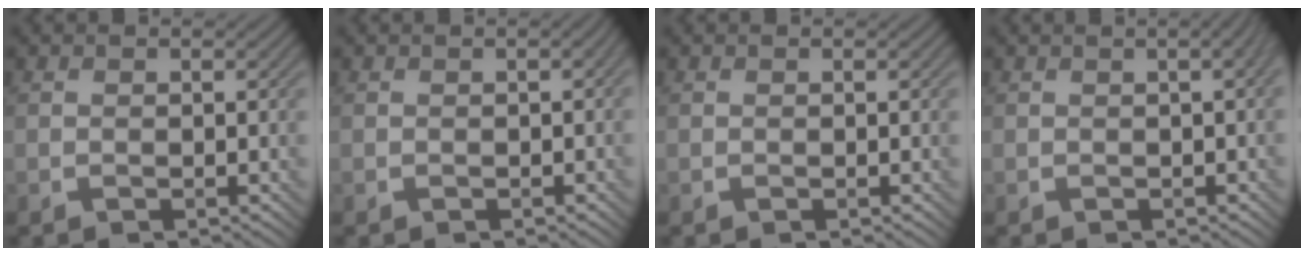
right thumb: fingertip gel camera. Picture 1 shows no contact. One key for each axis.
{"total": 0.8, "fx": -0.1, "fy": 0.3, "fz": 0.7, "tx": -0.009, "ty": 0.002, "tz": 0.000}
{"total": 0.0}
{"total": 2.6, "fx": 0.6, "fy": 0.6, "fz": 2.4, "tx": -0.027, "ty": 0.012, "tz": -0.002}